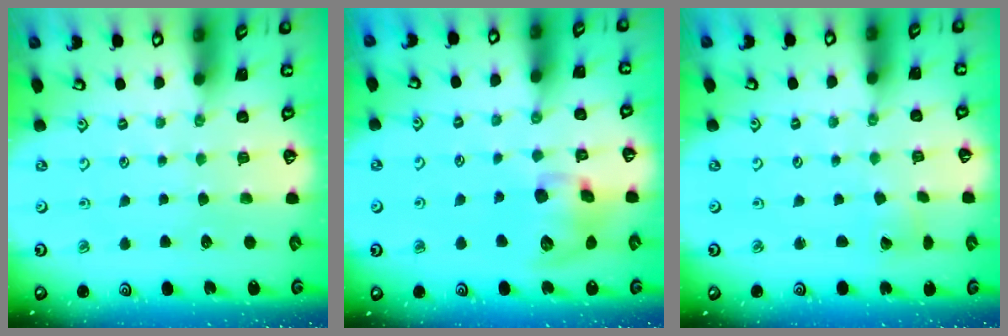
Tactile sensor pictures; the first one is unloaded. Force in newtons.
{"total": 12.5, "press": 12.4, "slide": 1.7}
{"total": 2.3, "press": 2.3, "slide": 0.2}